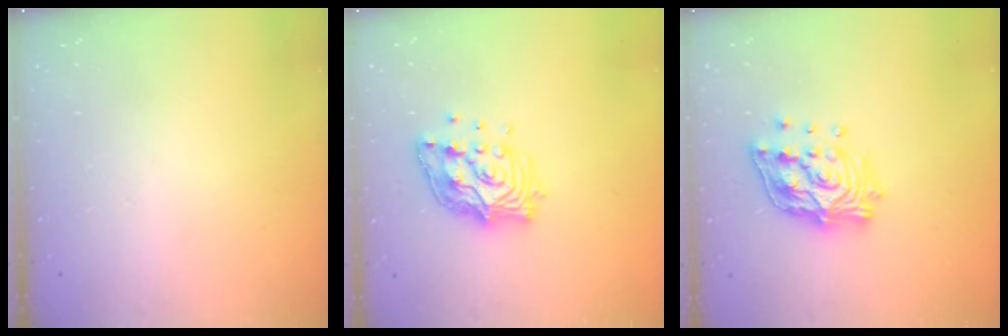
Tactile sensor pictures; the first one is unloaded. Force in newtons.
{"total": 14.3, "press": 14.1, "slide": 2.7}
{"total": 16.8, "press": 16.6, "slide": 2.6}